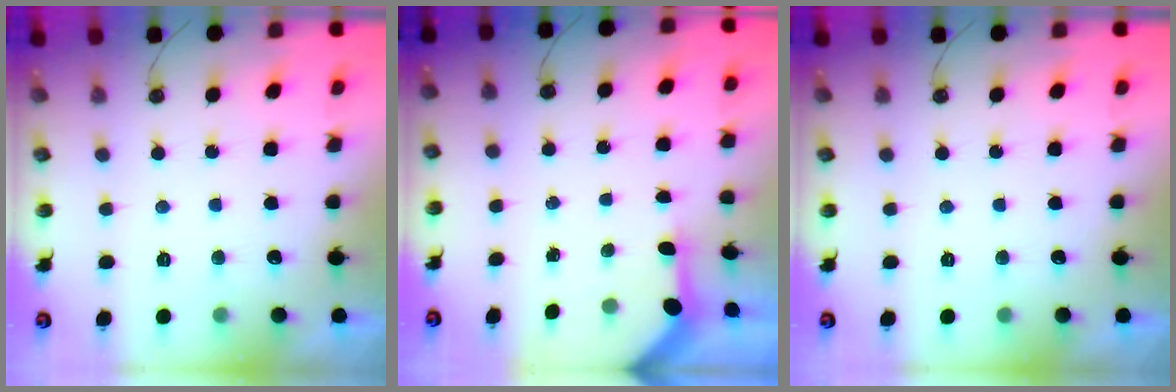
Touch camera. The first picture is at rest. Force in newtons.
{"total": 3.2, "press": 3.2, "slide": 0.2}
{"total": 0.0}